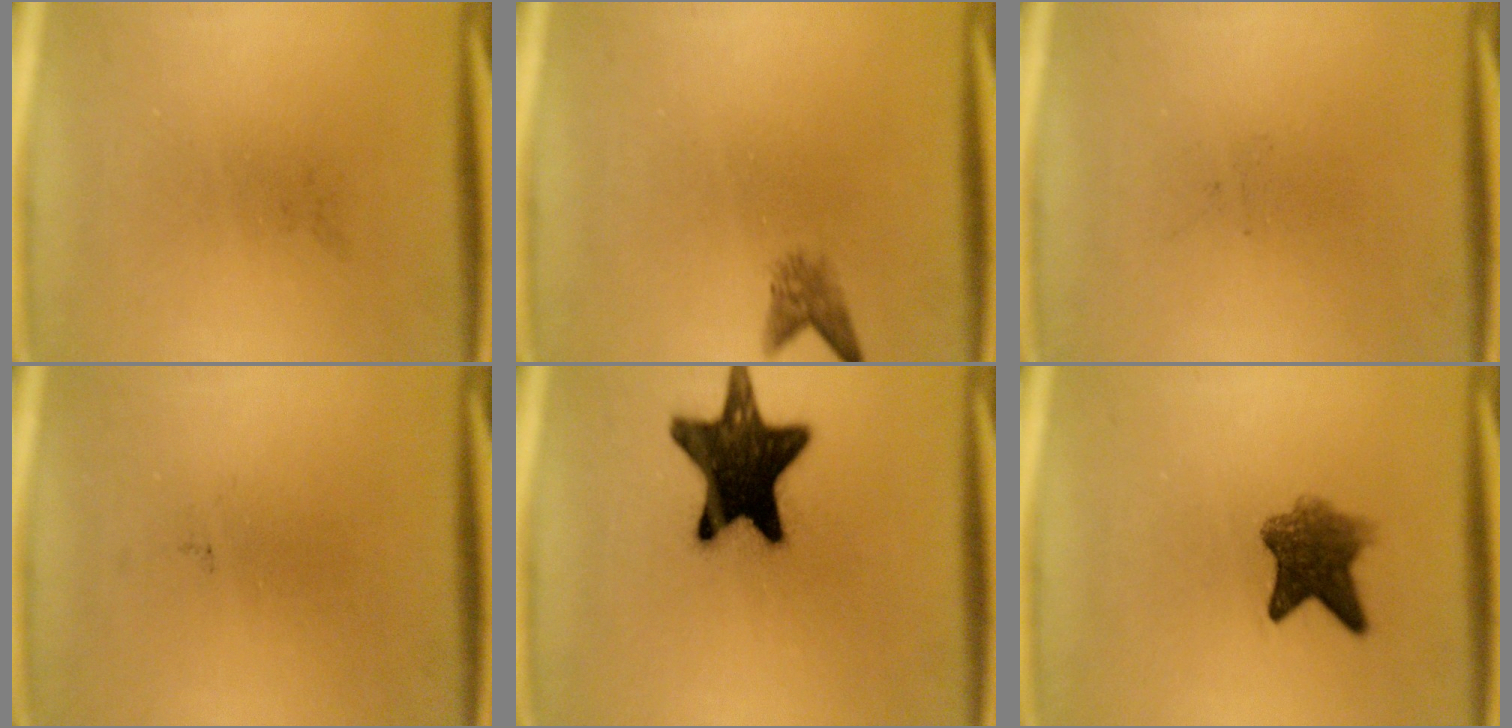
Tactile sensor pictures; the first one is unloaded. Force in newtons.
{"total": 2.0}
{"total": 0.0}
{"total": 0.0}
{"total": 18.1}
{"total": 6.3}